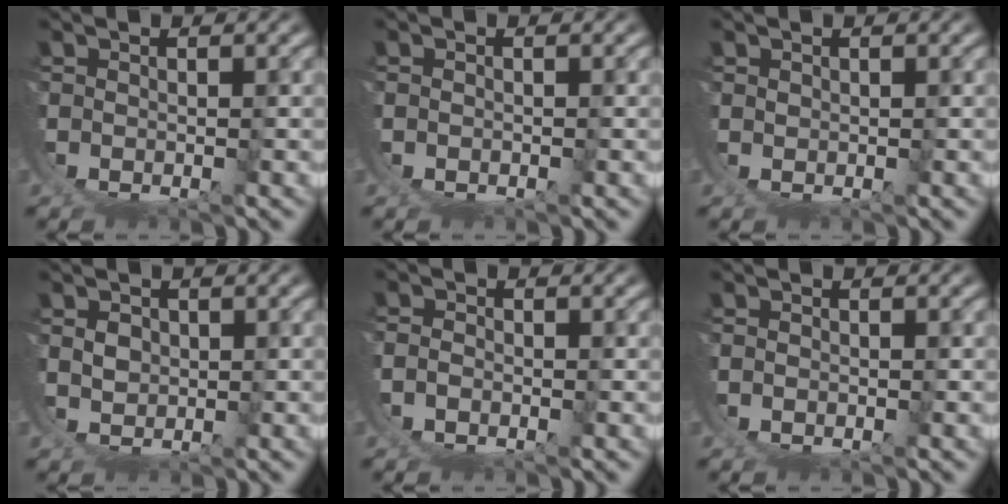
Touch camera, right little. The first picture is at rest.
{"total": 0.6, "force": [-0.2, 0.6, 0.2], "torque": [-0.005, 0.000, -0.003]}
{"total": 0.8, "force": [0.7, 0.0, -0.3], "torque": [0.008, 0.005, 0.009]}
{"total": 2.0, "force": [2.0, -0.1, 0.2], "torque": [-0.008, -0.001, 0.039]}
{"total": 3.1, "force": [-0.1, 2.8, 1.4], "torque": [-0.048, -0.010, -0.001]}
{"total": 0.9, "force": [-0.1, 0.8, 0.3], "torque": [-0.011, -0.001, -0.001]}